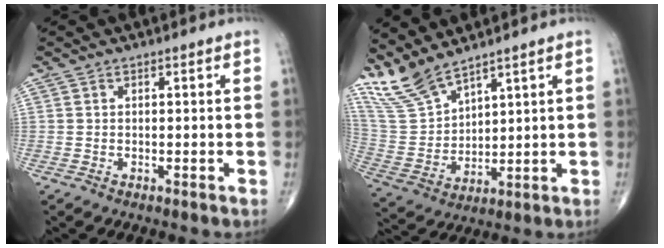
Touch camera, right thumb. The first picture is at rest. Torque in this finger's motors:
{"motor_torque": [-0.74, 0.93, 0.81, 0.98, 0.08]}